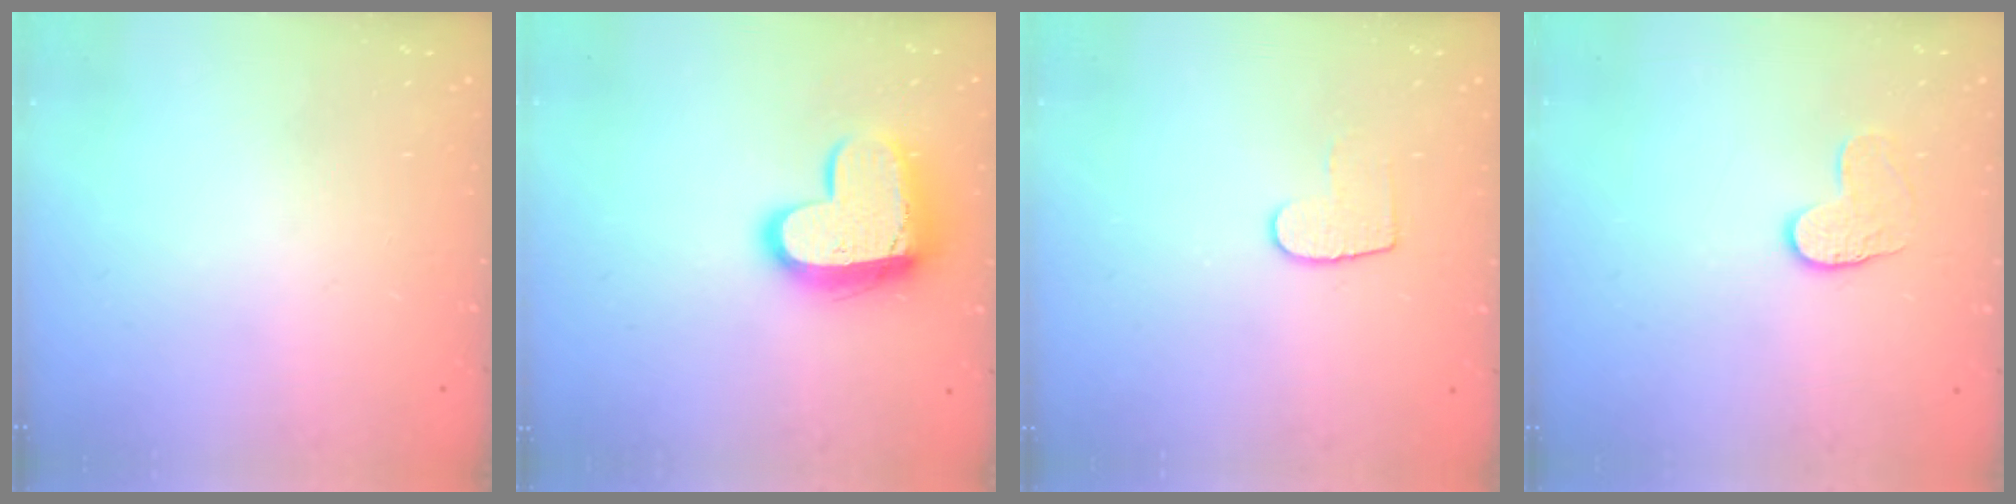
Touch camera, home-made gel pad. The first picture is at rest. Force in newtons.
{"total": 15.3, "press": 15.2, "slide": 1.2}
{"total": 6.3, "press": 6.3, "slide": 0.4}
{"total": 6.9, "press": 6.8, "slide": 0.5}